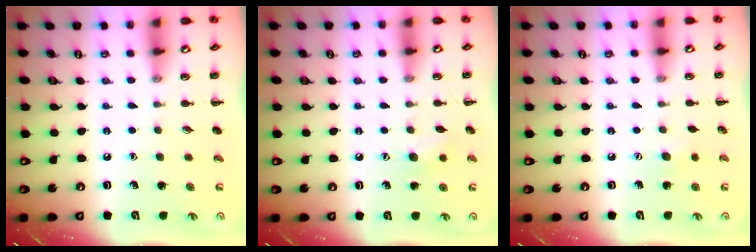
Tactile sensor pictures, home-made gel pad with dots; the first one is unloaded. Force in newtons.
{"total": 5.6, "press": 5.5, "slide": 1.4}
{"total": 4.7, "press": 4.6, "slide": 1.0}